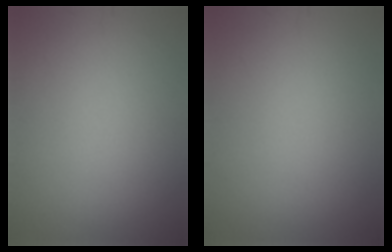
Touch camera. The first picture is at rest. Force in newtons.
{"total": 0.0}